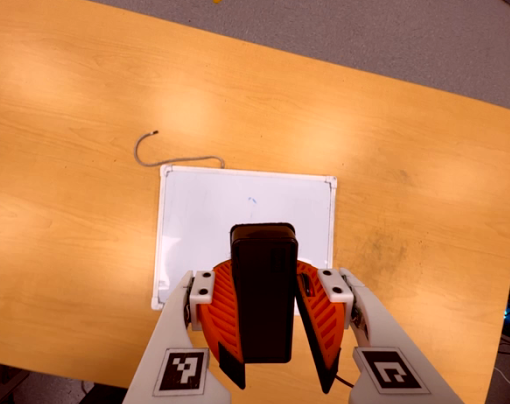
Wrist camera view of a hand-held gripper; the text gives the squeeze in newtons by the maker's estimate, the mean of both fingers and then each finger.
{"total": 10.1, "left": 9.7, "right": 10.5}